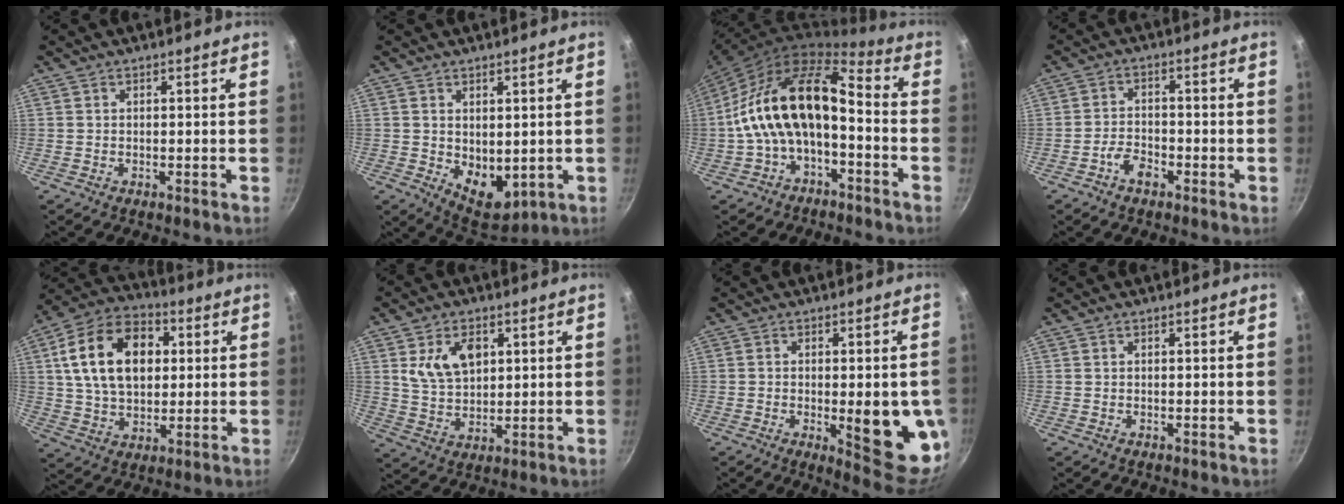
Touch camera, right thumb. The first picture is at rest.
{"total": 7.7, "force": [0.4, 5.1, 5.7], "torque": [-0.058, -0.022, 0.025]}
{"total": 16.4, "force": [-3.5, 8.8, 13.5], "torque": [-0.230, 0.065, -0.074]}
{"total": 3.9, "force": [-2.5, 2.1, 2.2], "torque": [-0.039, 0.025, -0.046]}
{"total": 19.1, "force": [4.1, 12.8, 13.6], "torque": [-0.211, 0.012, 0.060]}
{"total": 9.4, "force": [3.1, 6.0, 6.5], "torque": [-0.102, -0.018, 0.063]}
{"total": 14.3, "force": [-2.3, 4.3, 13.4], "torque": [-0.143, -0.007, -0.022]}
{"total": 0.0}